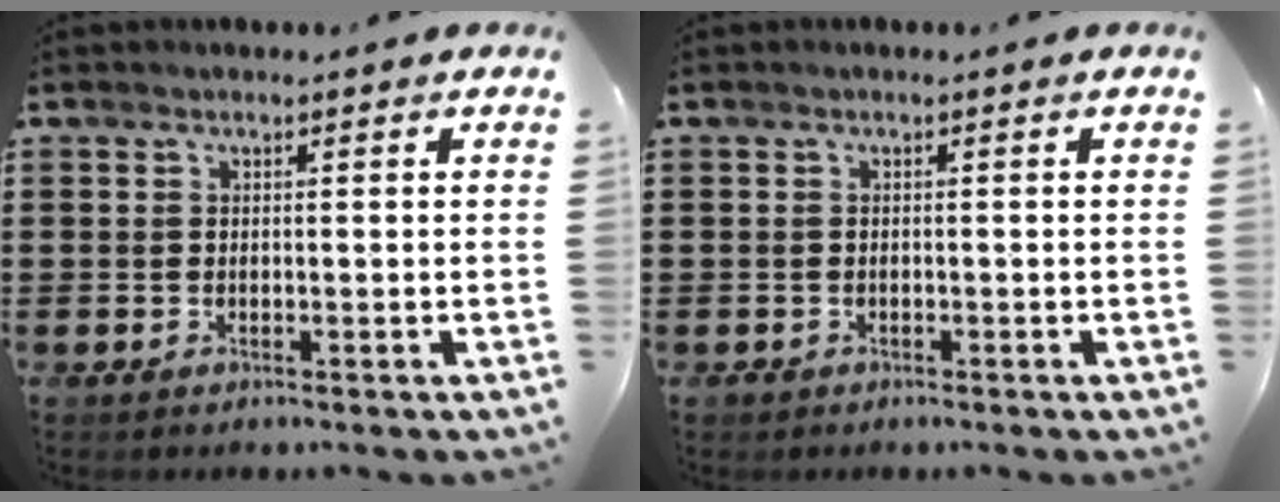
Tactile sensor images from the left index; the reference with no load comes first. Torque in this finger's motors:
{"motor_torque": [0.07, 0.04, -0.01, -0.01]}